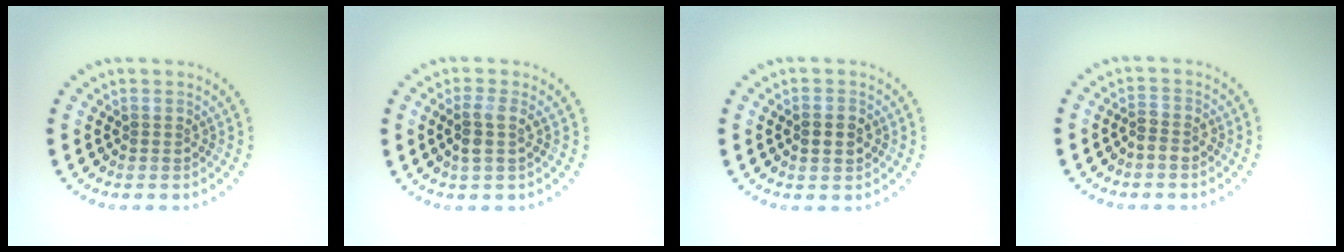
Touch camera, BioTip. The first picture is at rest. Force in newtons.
{"total": 1.9, "press": 1.7, "slide": 0.9}
{"total": 2.1, "press": 2.1, "slide": 0.3}
{"total": 1.4, "press": 1.2, "slide": 0.7}